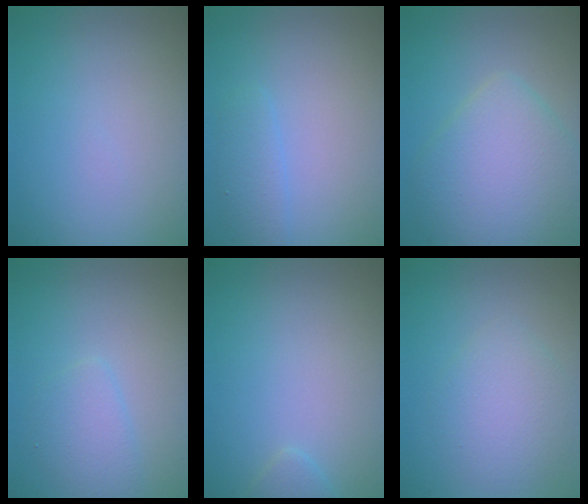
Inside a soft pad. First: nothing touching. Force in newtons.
{"total": 1.6, "press": 1.6, "slide": 0.1}
{"total": 6.6, "press": 6.6, "slide": 0.1}
{"total": 2.0, "press": 2.0, "slide": 0.0}
{"total": 1.1, "press": 1.1, "slide": 0.1}
{"total": 3.0, "press": 3.0, "slide": 0.1}